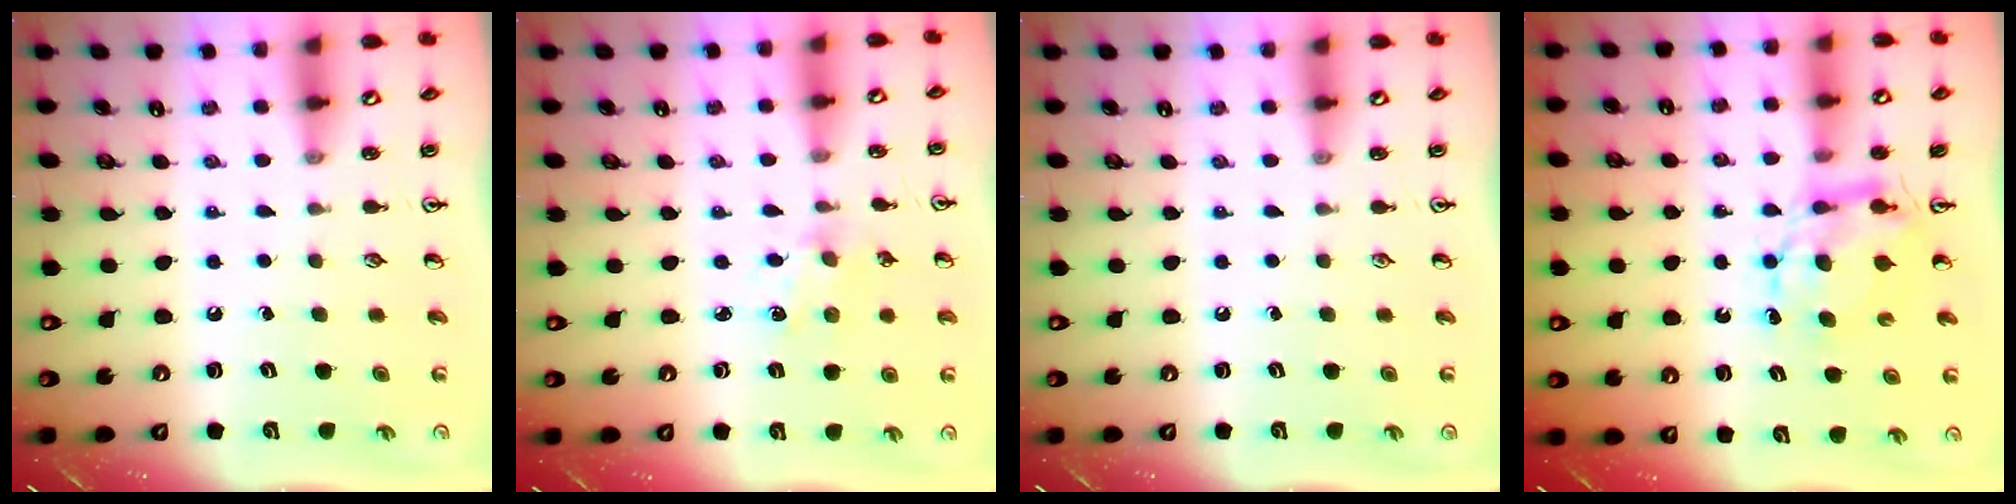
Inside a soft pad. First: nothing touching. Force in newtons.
{"total": 3.2, "press": 3.2, "slide": 0.4}
{"total": 0.0}
{"total": 6.5, "press": 6.5, "slide": 0.5}